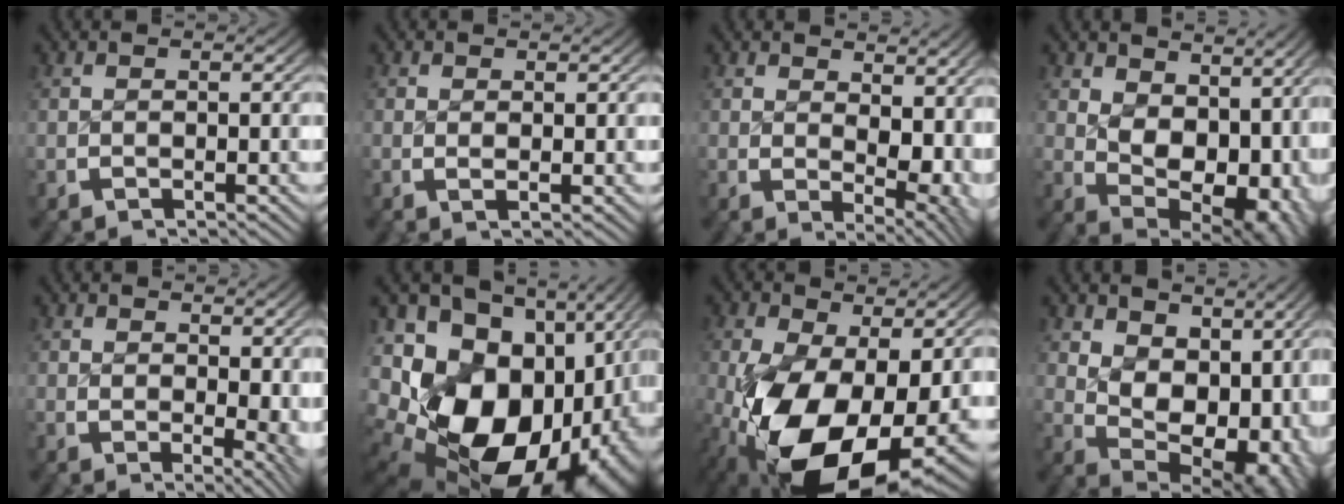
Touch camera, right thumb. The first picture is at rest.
{"total": 0.8, "force": [0.3, 0.2, 0.6], "torque": [-0.013, -0.008, 0.009]}
{"total": 4.6, "force": [0.9, 2.5, 3.8], "torque": [-0.043, -0.026, 0.027]}
{"total": 9.6, "force": [0.0, 6.0, 7.4], "torque": [-0.136, -0.051, 0.024]}
{"total": 3.3, "force": [0.8, 1.6, 2.7], "torque": [-0.027, -0.022, 0.021]}
{"total": 24.6, "force": [-2.2, 16.9, 17.7], "torque": [-0.322, -0.072, -0.006]}
{"total": 17.3, "force": [-4.0, 10.6, 13.1], "torque": [-0.251, -0.082, -0.024]}
{"total": 11.1, "force": [-0.2, 7.4, 8.2], "torque": [-0.143, -0.050, 0.019]}